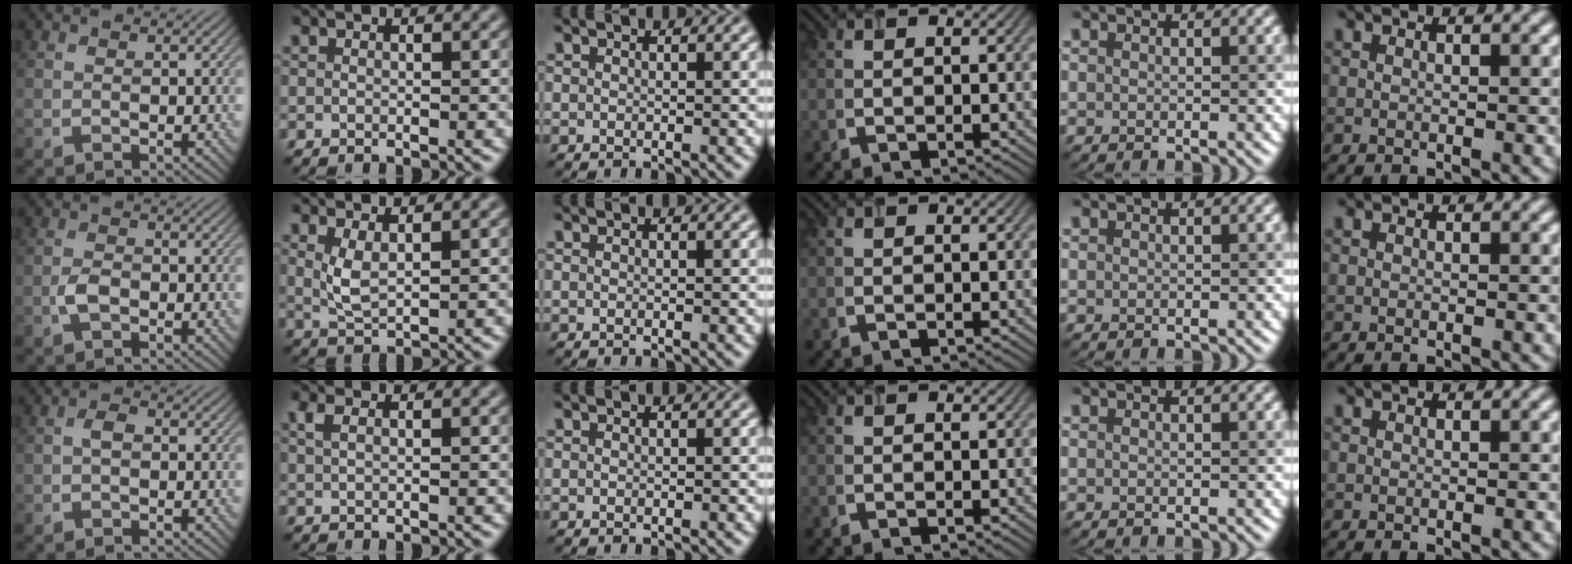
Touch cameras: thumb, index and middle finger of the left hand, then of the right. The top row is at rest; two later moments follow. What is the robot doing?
{"motion": "insert", "object": "airpods case & airpods"}